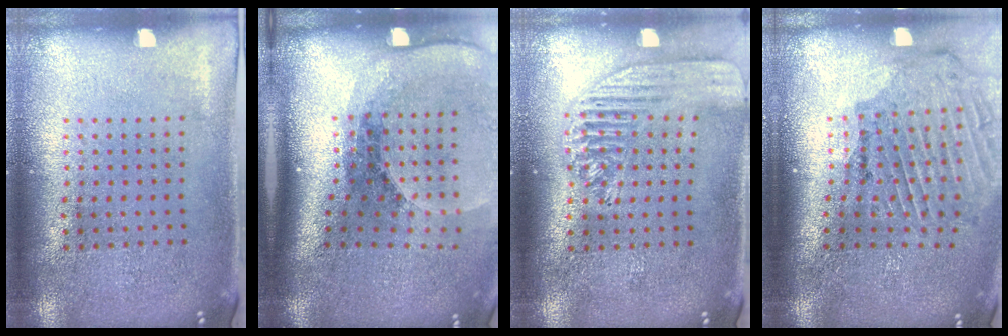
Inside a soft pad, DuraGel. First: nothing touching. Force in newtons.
{"total": 2.7, "press": 1.9, "slide": 1.9}
{"total": 1.6, "press": 1.4, "slide": 0.6}
{"total": 2.0, "press": 1.9, "slide": 0.6}